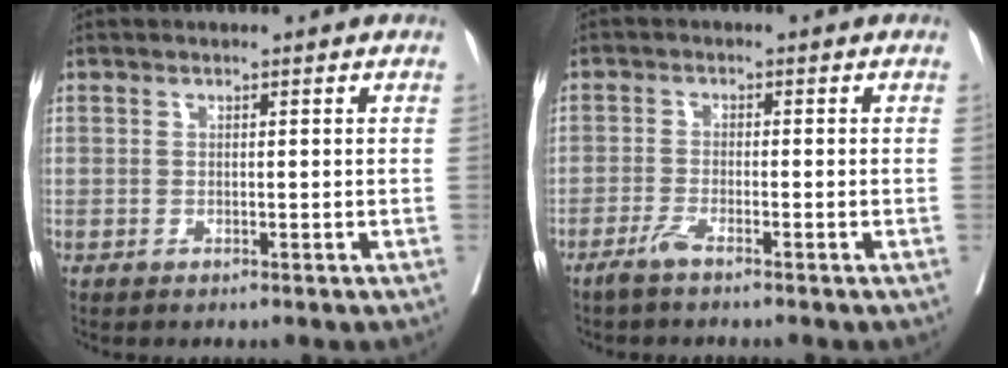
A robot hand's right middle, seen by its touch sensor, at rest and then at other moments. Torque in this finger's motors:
{"motor_torque": [0.04, -0.03, 0.07, 0.02]}